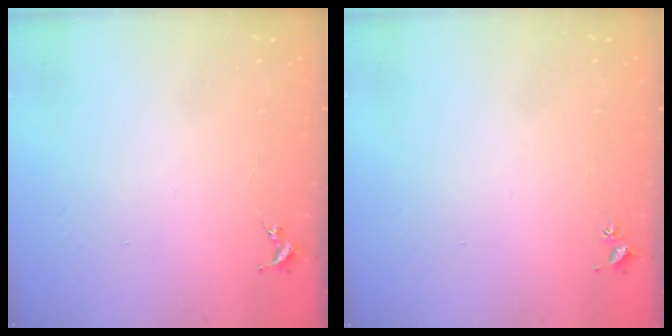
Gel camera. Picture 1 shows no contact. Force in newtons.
{"total": 2.0, "press": 2.0, "slide": 0.3}